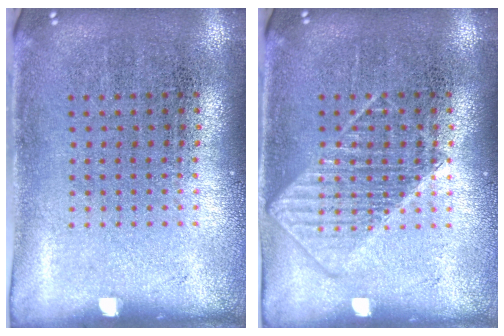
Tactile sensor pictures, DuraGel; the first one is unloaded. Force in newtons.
{"total": 2.0, "press": 2.0, "slide": 0.5}